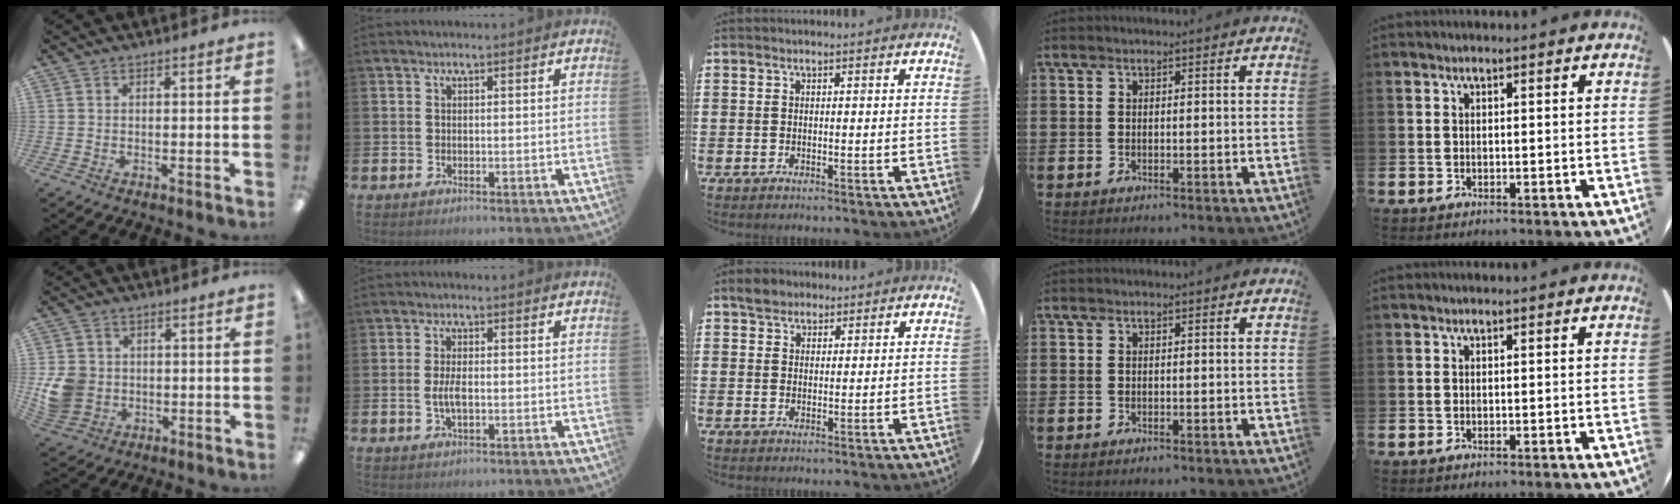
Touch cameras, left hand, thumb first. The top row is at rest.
{"thumb": {"total": 8.3, "force": [-0.6, 7.5, 3.6], "torque": [-0.081, 0.015, -0.007]}, "index": {"total": 3.0, "force": [-0.3, 1.1, 2.7], "torque": [-0.054, -0.003, -0.008]}, "middle": {"total": 2.8, "force": [2.4, 1.5, 0.1], "torque": [-0.001, 0.006, 0.046]}}